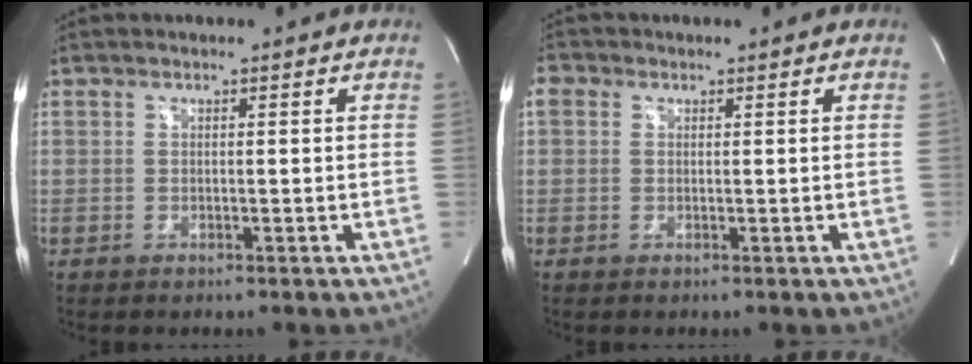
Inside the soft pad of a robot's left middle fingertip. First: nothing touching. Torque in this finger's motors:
{"motor_torque": [0.36, -0.24, 0.28, 0.05]}